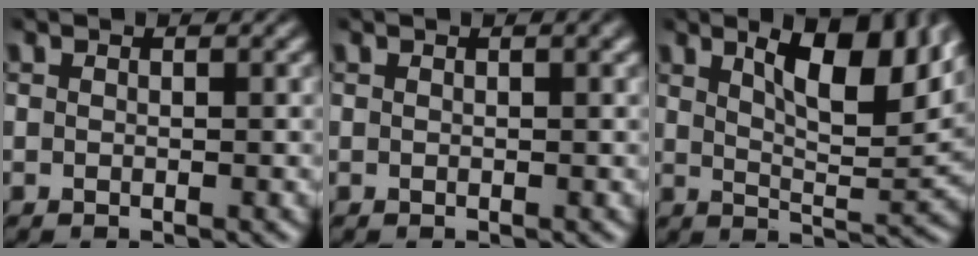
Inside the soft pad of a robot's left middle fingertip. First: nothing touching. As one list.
[{"total": 1.0, "force": [0.5, 0.2, 0.8], "torque": [-0.010, 0.007, 0.007]}, {"total": 7.2, "force": [3.6, 2.0, 5.9], "torque": [-0.090, 0.000, 0.060]}]